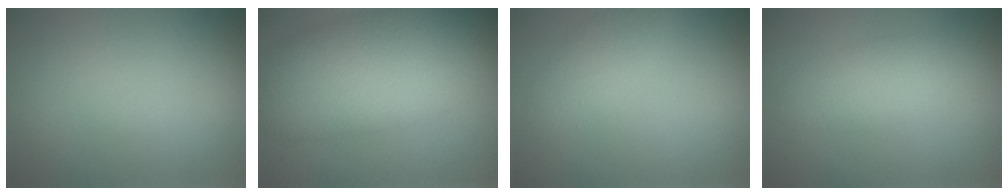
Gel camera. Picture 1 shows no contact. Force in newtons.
{"total": 10.0, "press": 9.9, "slide": 0.8}
{"total": 2.0, "press": 2.0, "slide": 0.1}
{"total": 3.2, "press": 3.2, "slide": 0.2}